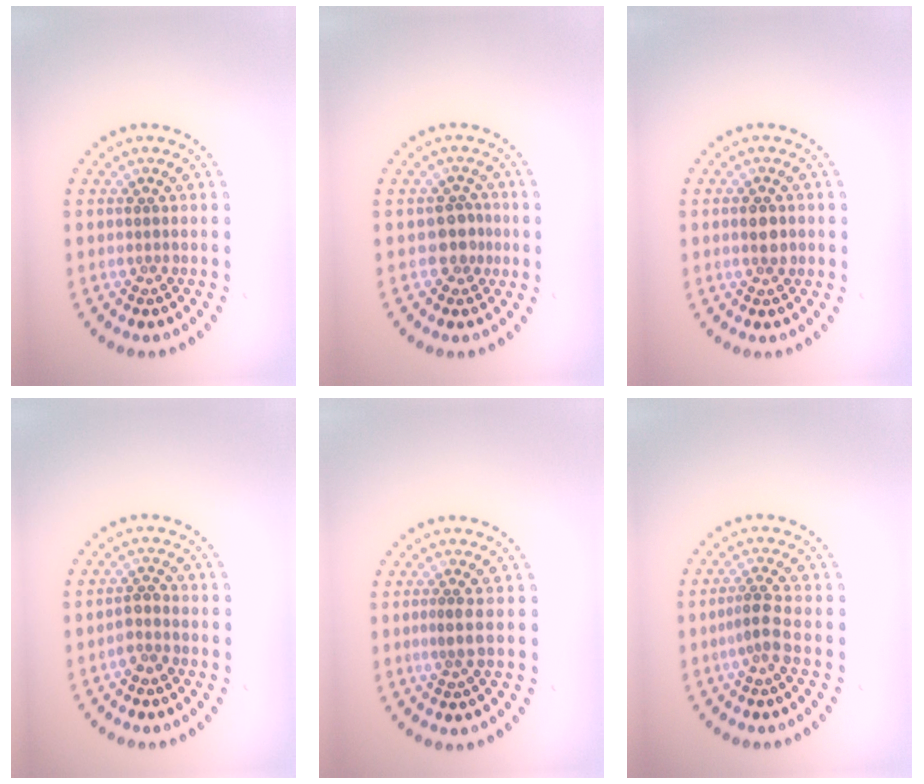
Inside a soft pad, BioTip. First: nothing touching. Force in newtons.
{"total": 2.1, "press": 1.8, "slide": 1.0}
{"total": 2.1, "press": 2.1, "slide": 0.0}
{"total": 1.5, "press": 1.2, "slide": 0.9}
{"total": 1.3, "press": 0.8, "slide": 1.1}
{"total": 2.0, "press": 1.5, "slide": 1.3}